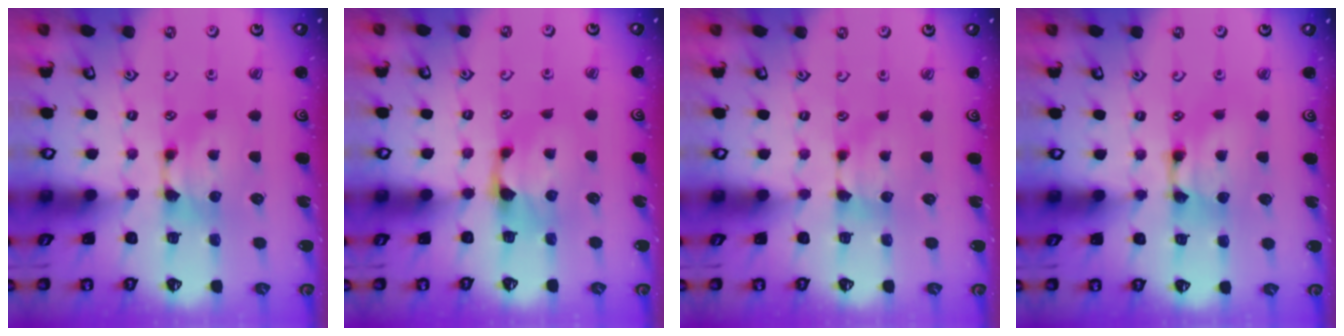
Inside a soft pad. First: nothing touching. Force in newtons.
{"total": 1.2, "press": 0.8, "slide": 0.9}
{"total": 0.7, "press": 0.6, "slide": 0.5}
{"total": 2.2, "press": 2.2, "slide": 0.1}